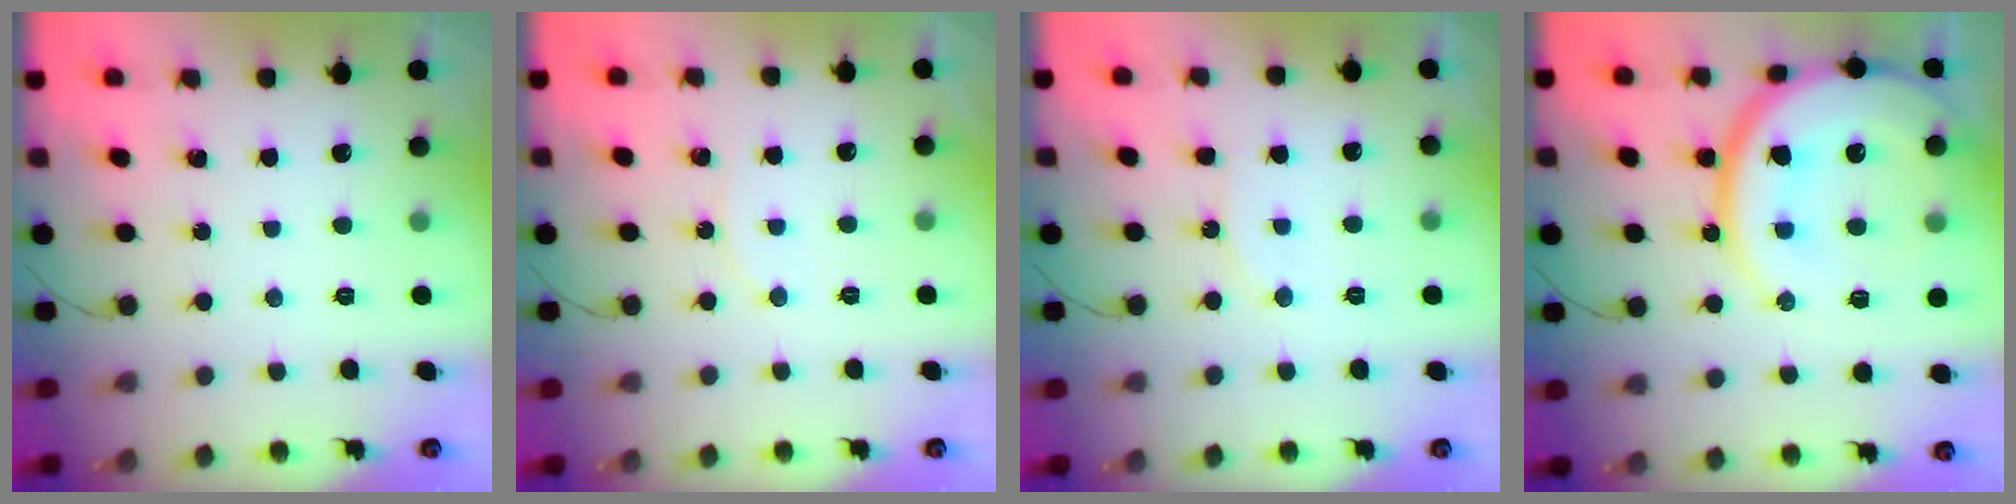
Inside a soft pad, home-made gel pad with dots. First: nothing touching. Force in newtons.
{"total": 4.7, "press": 4.6, "slide": 0.6}
{"total": 6.7, "press": 6.3, "slide": 2.3}
{"total": 25.1, "press": 24.6, "slide": 4.7}